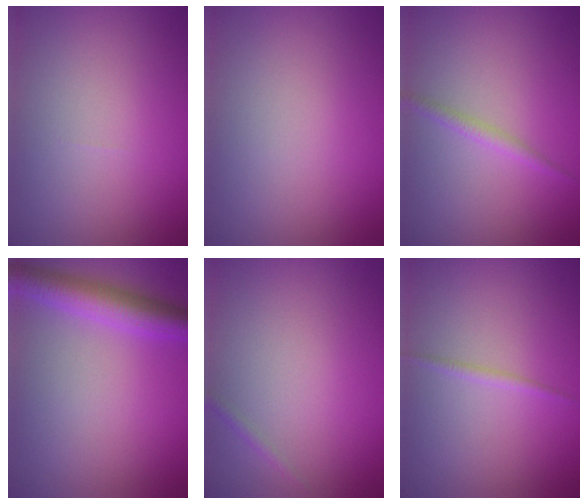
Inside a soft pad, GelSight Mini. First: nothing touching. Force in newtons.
{"total": 0.0}
{"total": 1.2, "press": 1.2, "slide": 0.0}
{"total": 4.4, "press": 4.4, "slide": 0.1}
{"total": 0.6, "press": 0.6, "slide": 0.0}
{"total": 0.8, "press": 0.8, "slide": 0.0}